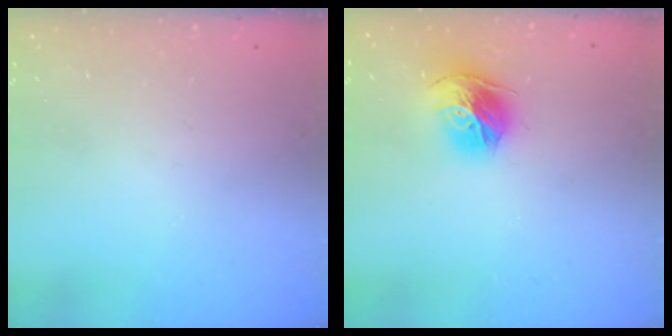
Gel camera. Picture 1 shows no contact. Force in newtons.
{"total": 13.6, "press": 13.6, "slide": 1.4}